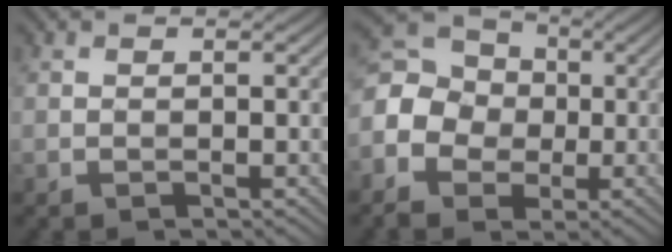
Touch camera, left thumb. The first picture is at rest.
{"total": 10.1, "force": [-1.9, 8.8, 4.5], "torque": [-0.151, -0.001, -0.054]}